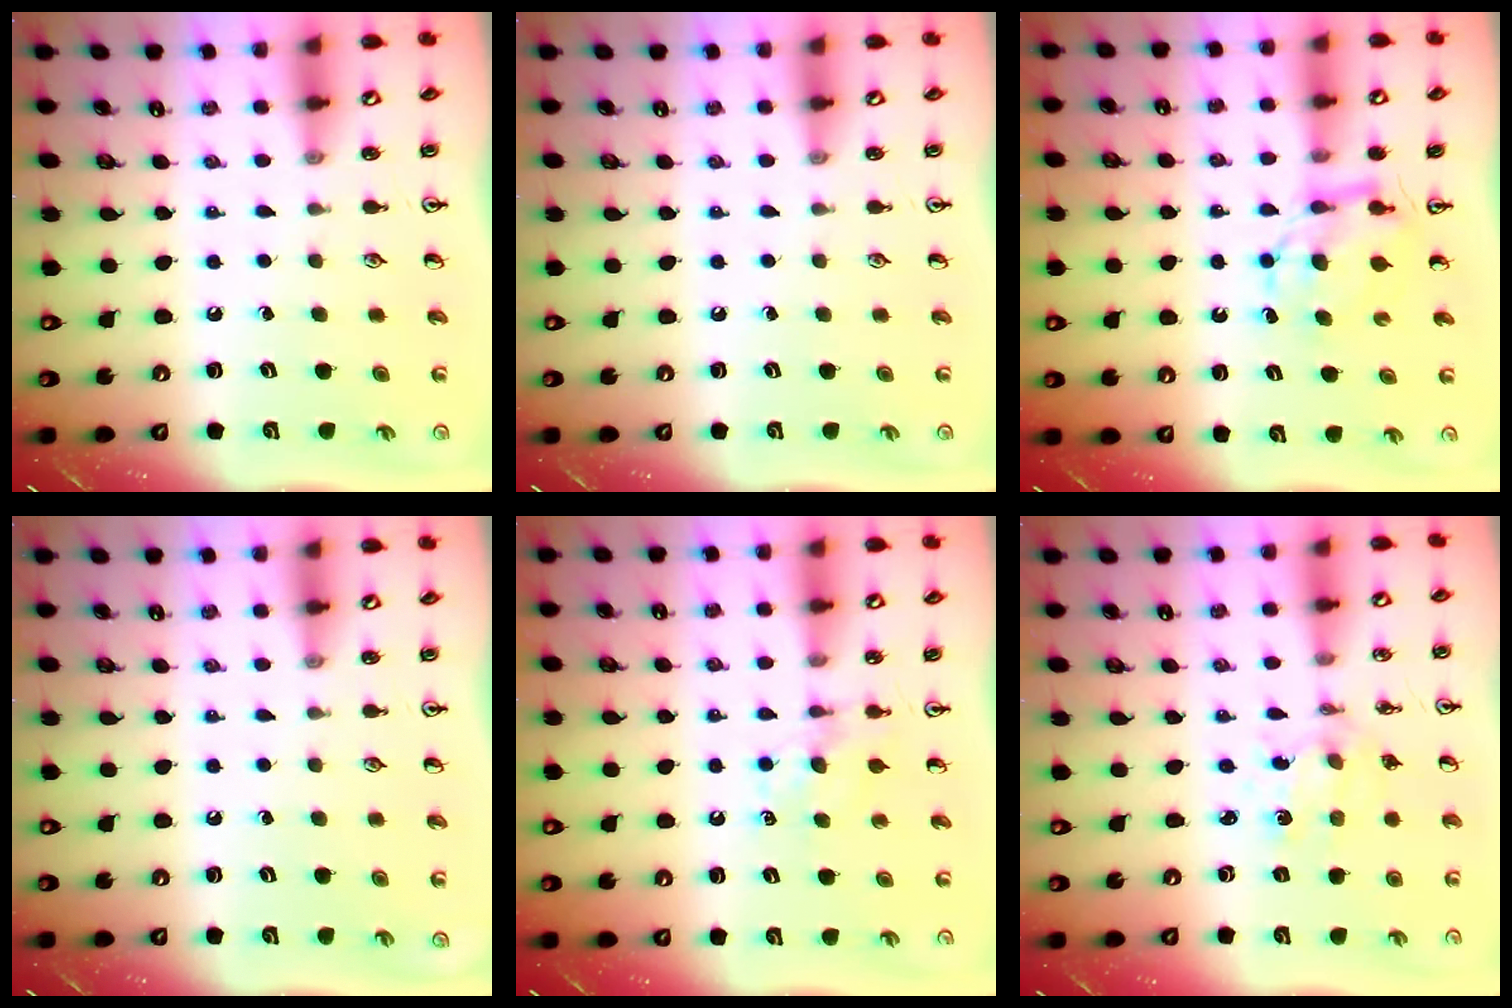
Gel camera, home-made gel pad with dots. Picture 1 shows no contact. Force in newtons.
{"total": 0.0}
{"total": 6.8, "press": 6.8, "slide": 0.3}
{"total": 0.0}
{"total": 5.4, "press": 5.3, "slide": 0.6}
{"total": 2.3, "press": 2.3, "slide": 0.4}